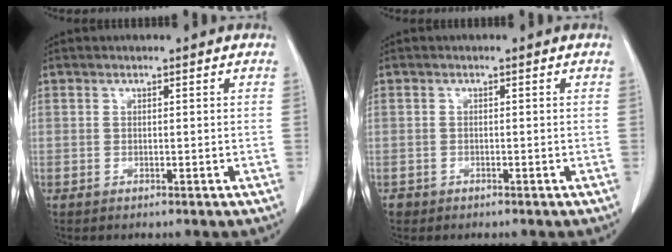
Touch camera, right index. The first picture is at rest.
{"total": 1.8, "force": [-0.8, 1.5, 0.2], "torque": [-0.006, 0.004, -0.013]}